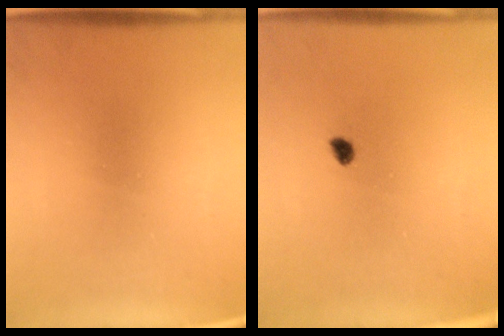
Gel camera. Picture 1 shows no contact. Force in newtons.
{"total": 1.3}